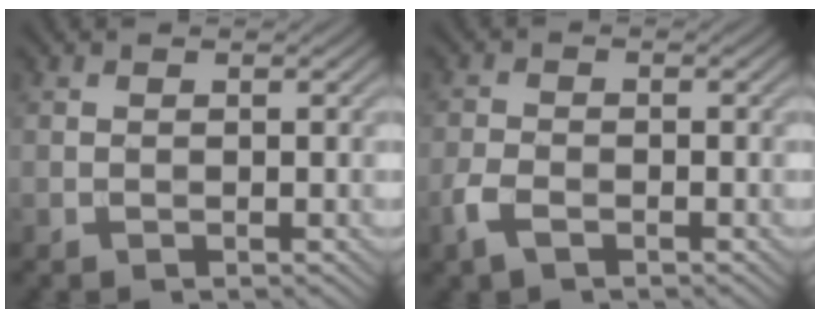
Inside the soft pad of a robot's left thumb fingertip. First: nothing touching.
{"total": 3.1, "force": [-1.9, 1.4, 2.0], "torque": [-0.050, -0.005, -0.043]}